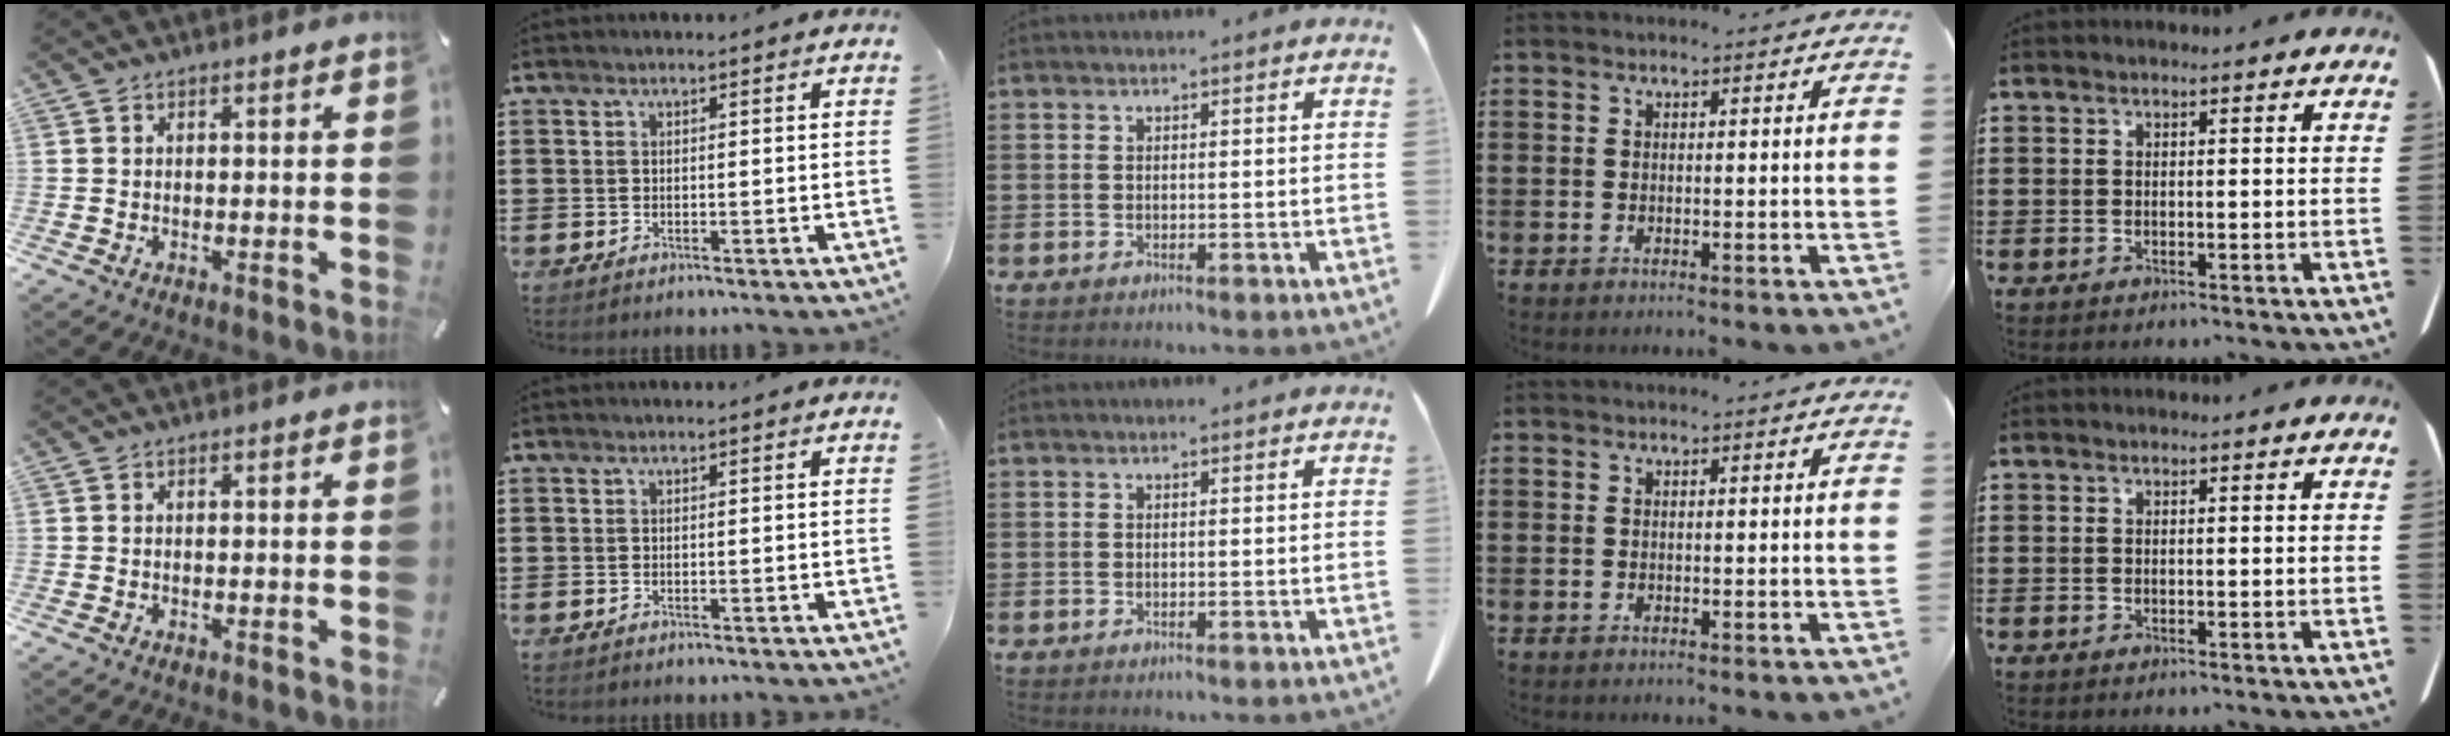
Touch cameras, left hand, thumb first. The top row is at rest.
{}